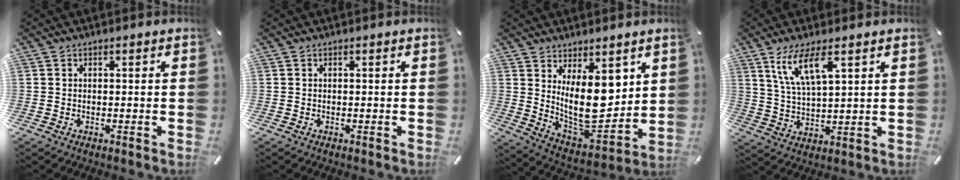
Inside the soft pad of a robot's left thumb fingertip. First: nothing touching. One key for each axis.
{"total": 0.0}
{"total": 14.2, "fx": 5.4, "fy": 7.3, "fz": 10.9, "tx": -0.185, "ty": -0.061, "tz": 0.101}
{"total": 9.5, "fx": 5.7, "fy": 2.8, "fz": 7.1, "tx": -0.160, "ty": -0.007, "tz": 0.103}